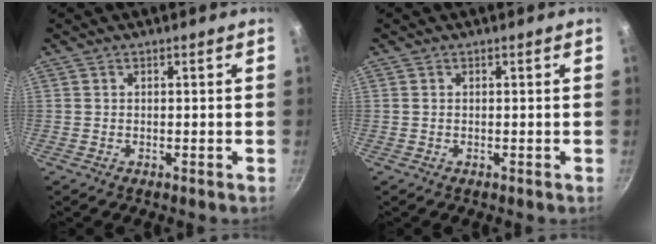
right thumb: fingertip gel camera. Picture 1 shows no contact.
{"total": 0.0}